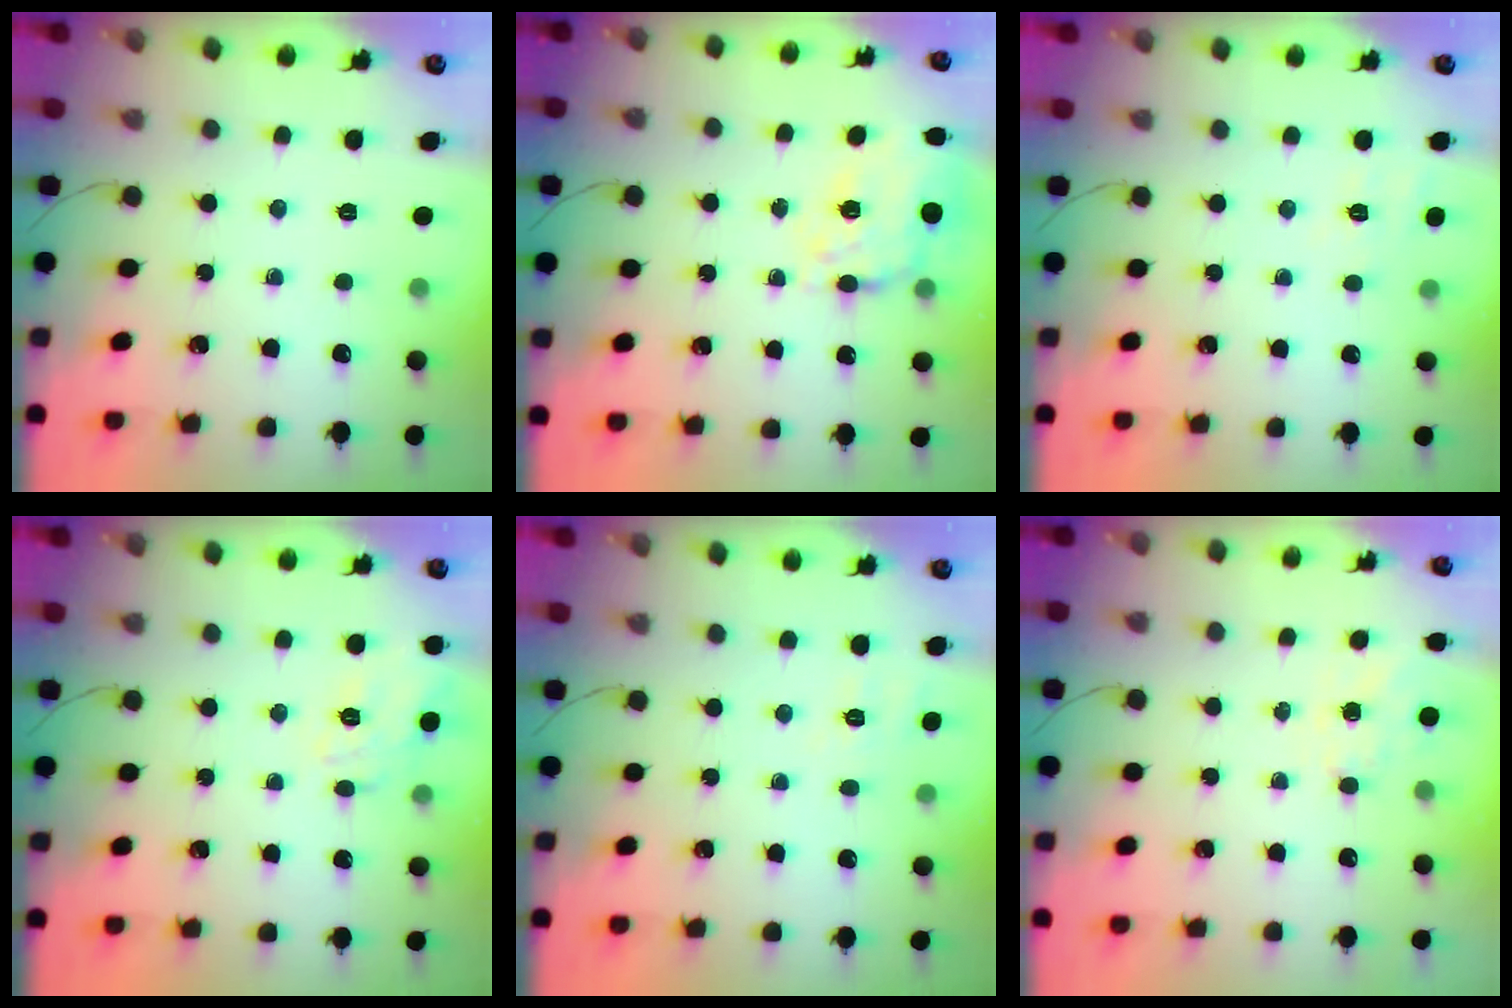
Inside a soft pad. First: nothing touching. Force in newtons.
{"total": 13.0, "press": 12.3, "slide": 4.2}
{"total": 5.8, "press": 5.5, "slide": 1.9}
{"total": 12.3, "press": 12.2, "slide": 1.0}
{"total": 2.5, "press": 1.0, "slide": 2.3}
{"total": 2.2, "press": 1.9, "slide": 1.2}